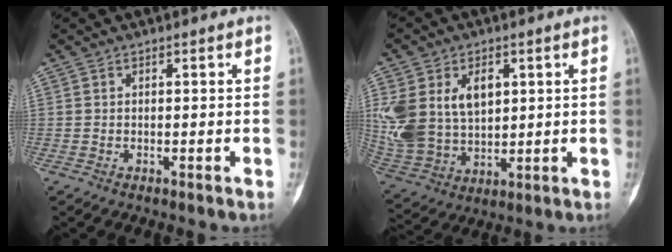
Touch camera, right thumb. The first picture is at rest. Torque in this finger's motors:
{"motor_torque": [-0.34, 1.94, 0.31, -0.05, 0.10]}